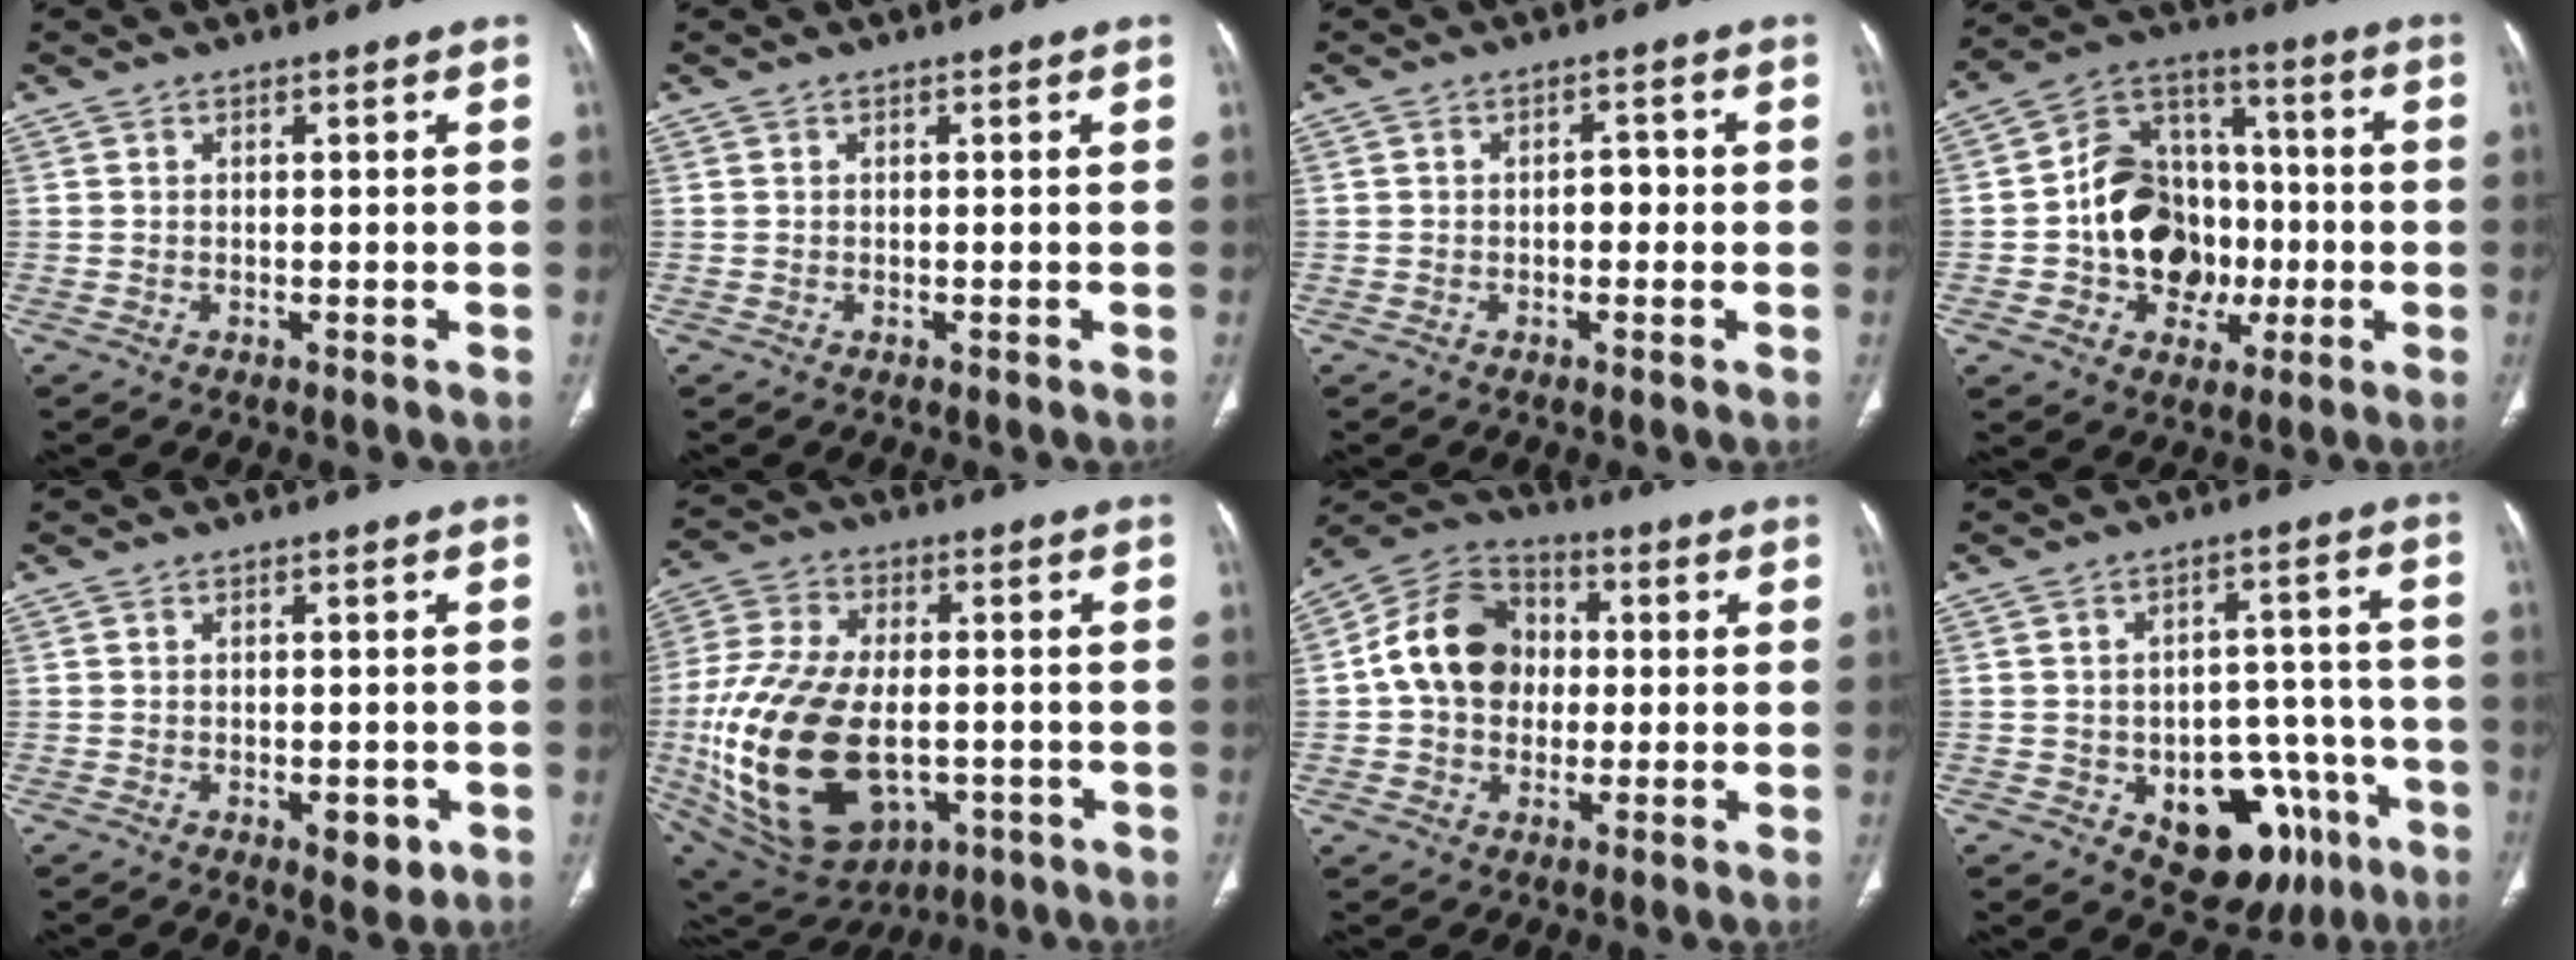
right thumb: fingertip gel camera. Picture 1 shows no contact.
{"total": 0.0}
{"total": 2.4, "force": [-0.4, 1.6, 1.7], "torque": [-0.012, 0.008, -0.010]}
{"total": 17.3, "force": [-2.5, 13.8, 10.2], "torque": [-0.114, 0.041, -0.038]}
{"total": 4.0, "force": [-1.3, 2.0, 3.1], "torque": [-0.029, -0.001, -0.008]}
{"total": 26.6, "force": [-4.6, 15.7, 21.0], "torque": [-0.433, -0.009, -0.051]}
{"total": 14.0, "force": [0.7, 11.2, 8.3], "torque": [-0.122, 0.029, 0.001]}
{"total": 16.1, "force": [-7.1, 9.8, 10.5], "torque": [-0.093, 0.047, -0.085]}